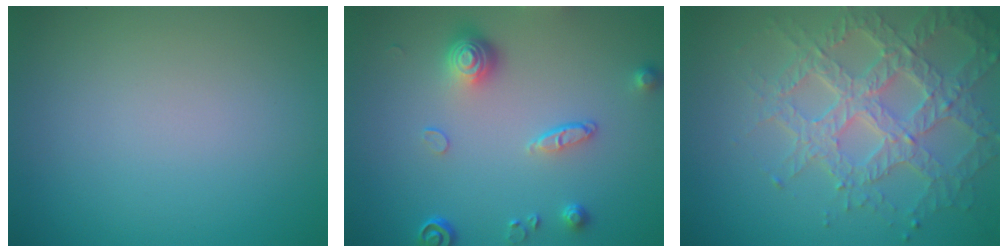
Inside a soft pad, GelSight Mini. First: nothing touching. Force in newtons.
{"total": 4.2, "press": 3.2, "slide": 2.7}
{"total": 6.7, "press": 5.2, "slide": 4.2}